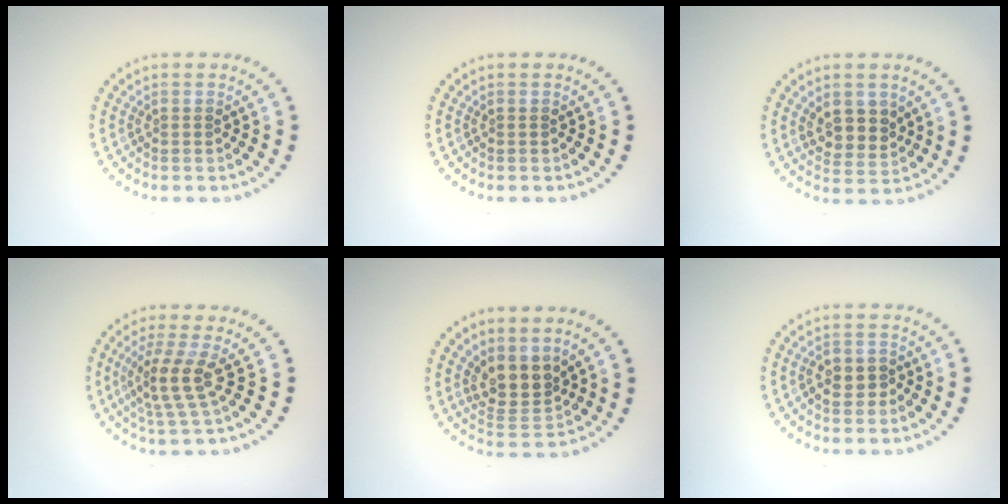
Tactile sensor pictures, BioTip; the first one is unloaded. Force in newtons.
{"total": 0.0}
{"total": 3.0, "press": 2.8, "slide": 1.1}
{"total": 3.3, "press": 2.8, "slide": 1.7}
{"total": 3.4, "press": 2.7, "slide": 2.1}
{"total": 1.8, "press": 1.7, "slide": 0.5}